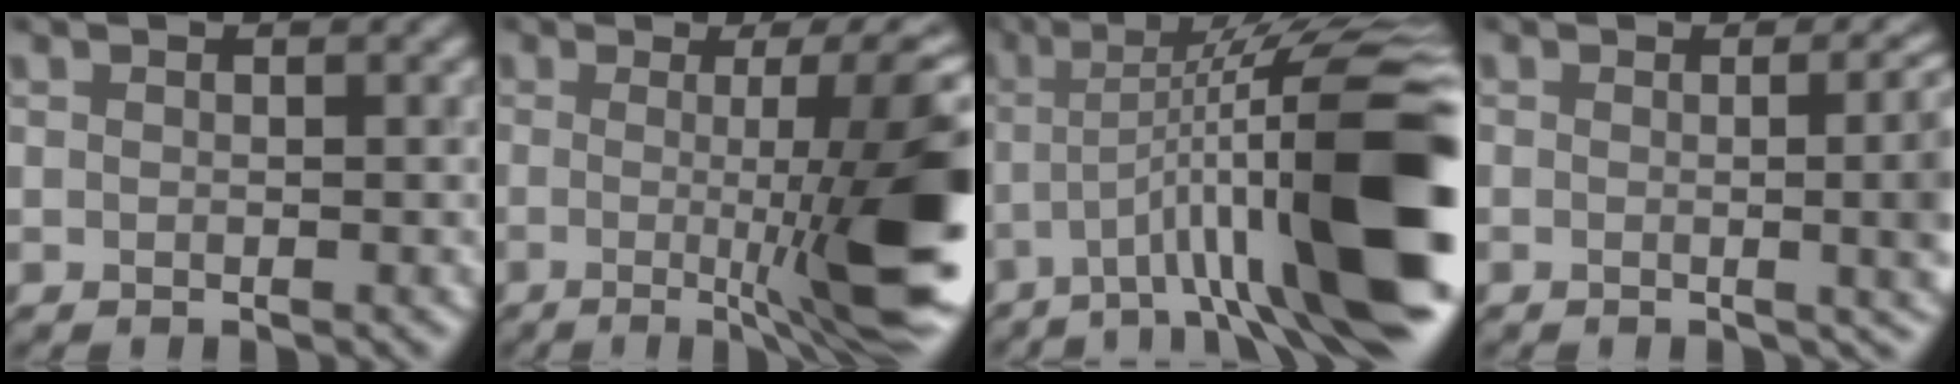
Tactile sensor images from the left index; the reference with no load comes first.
{"total": 11.2, "force": [-1.0, 1.5, 11.1], "torque": [-0.138, -0.010, -0.012]}
{"total": 15.1, "force": [-2.6, 2.6, 14.6], "torque": [-0.218, 0.025, -0.039]}
{"total": 7.0, "force": [-0.4, 3.1, 6.3], "torque": [-0.046, -0.005, 0.001]}